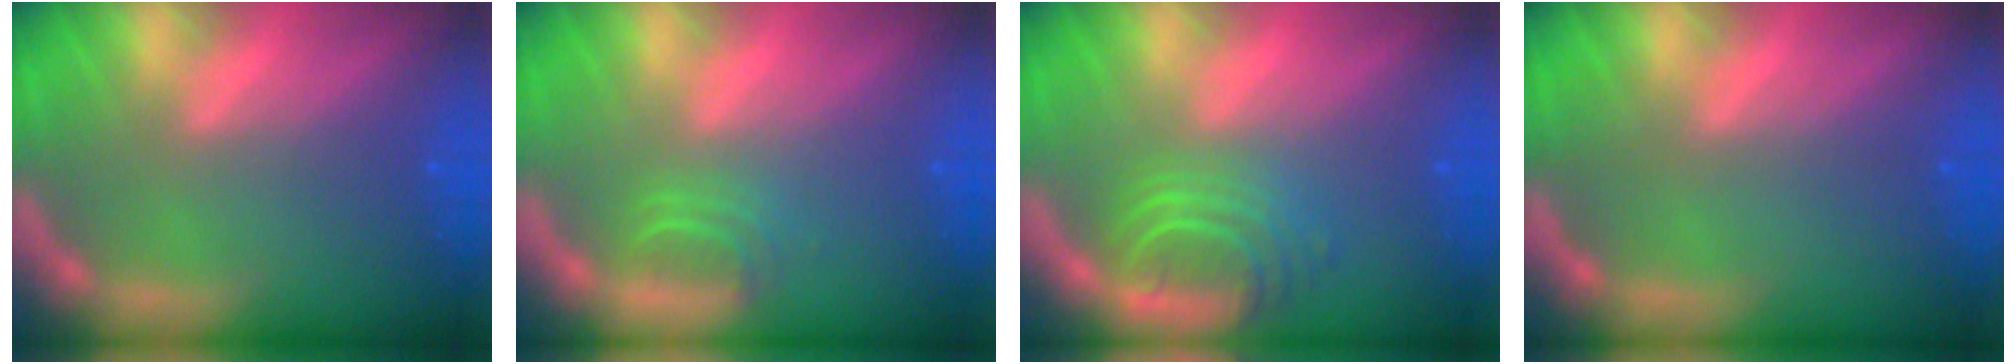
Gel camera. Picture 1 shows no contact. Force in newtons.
{"total": 1.9}
{"total": 5.0}
{"total": 0.0}